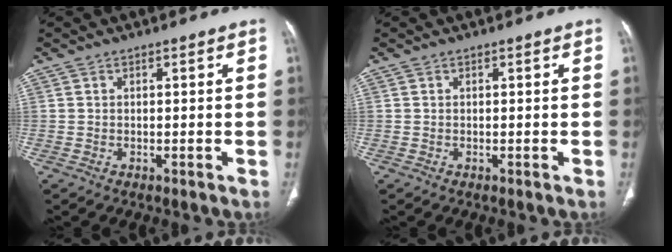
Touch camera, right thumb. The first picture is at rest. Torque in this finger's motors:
{"motor_torque": [0.00, 0.00, 0.00, 0.00, 0.03]}